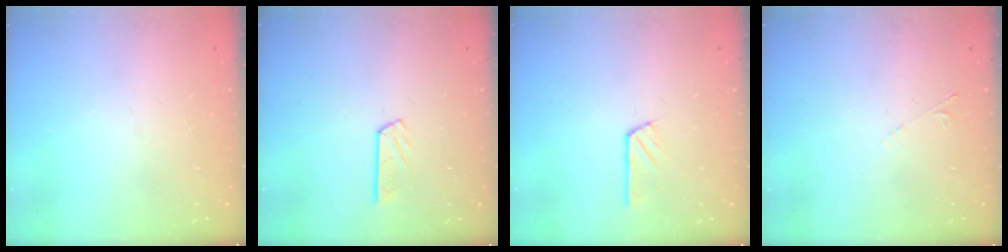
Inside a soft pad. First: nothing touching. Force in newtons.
{"total": 5.4, "press": 5.4, "slide": 0.3}
{"total": 2.9, "press": 2.8, "slide": 0.4}
{"total": 2.9, "press": 2.8, "slide": 0.4}